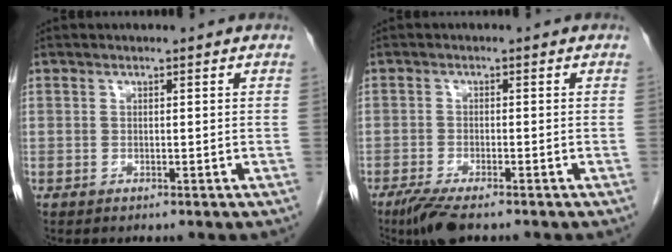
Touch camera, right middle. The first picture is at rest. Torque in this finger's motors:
{"motor_torque": [0.99, -0.47, 0.32, 0.07]}